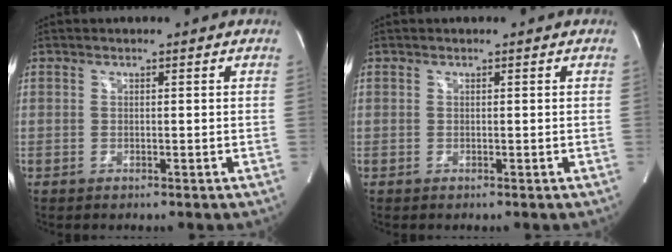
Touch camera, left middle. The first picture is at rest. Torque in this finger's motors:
{"motor_torque": [0.08, 0.09, 0.05, 0.00]}